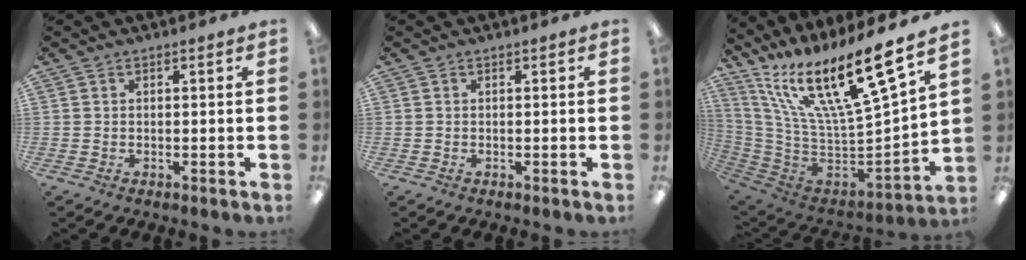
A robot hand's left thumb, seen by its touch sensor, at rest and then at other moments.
{"total": 0.0}
{"total": 22.3, "force": [13.1, 5.6, 17.1], "torque": [-0.303, -0.097, 0.216]}